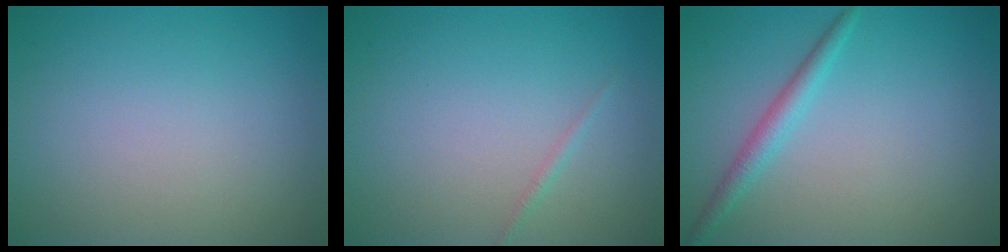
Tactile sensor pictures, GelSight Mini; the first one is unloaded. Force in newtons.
{"total": 0.6, "press": 0.6, "slide": 0.0}
{"total": 2.0, "press": 2.0, "slide": 0.1}